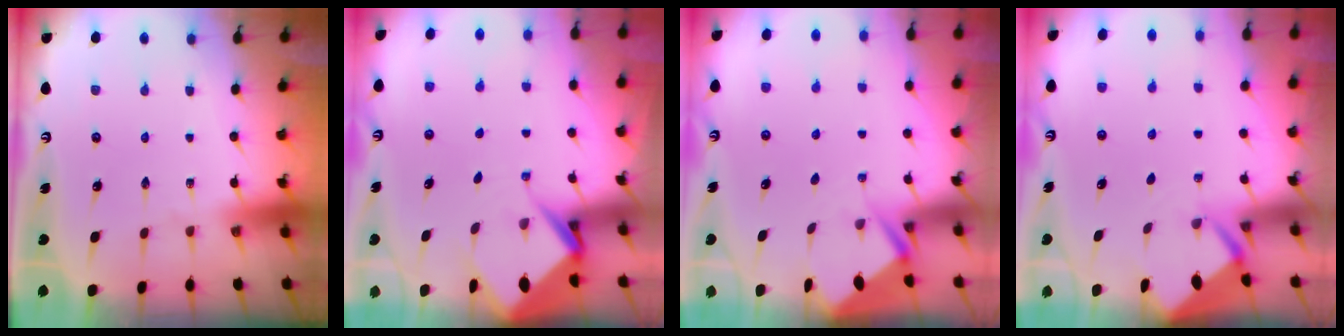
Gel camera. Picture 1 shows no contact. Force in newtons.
{"total": 6.1, "press": 6.1, "slide": 0.5}
{"total": 2.9, "press": 2.8, "slide": 0.4}
{"total": 2.2, "press": 2.2, "slide": 0.2}